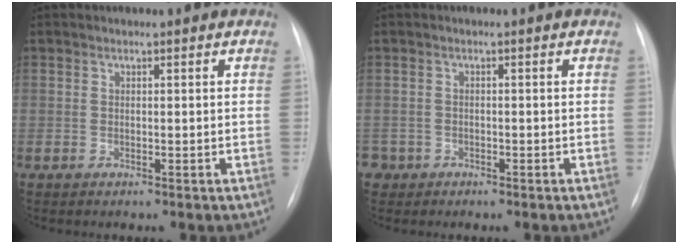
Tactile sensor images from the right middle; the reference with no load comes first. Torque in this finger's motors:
{"motor_torque": [1.04, -1.10, 0.01, -0.01]}